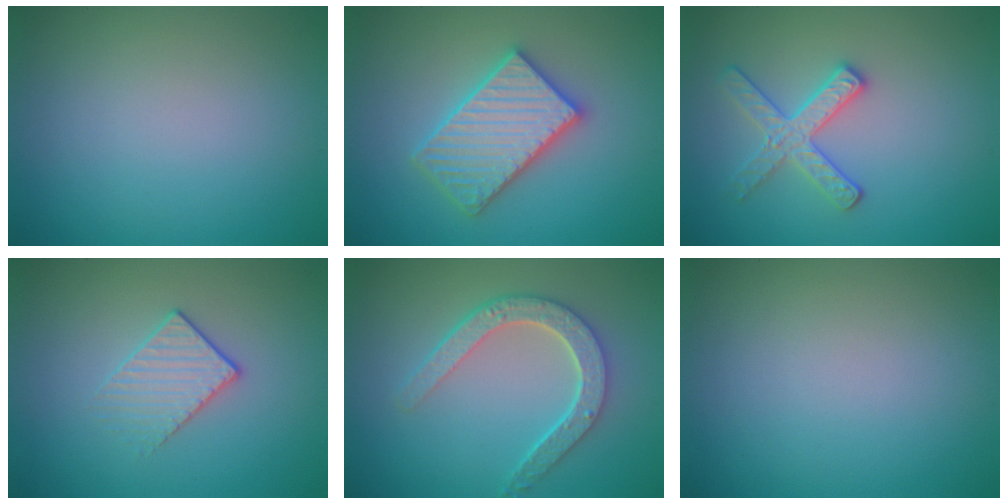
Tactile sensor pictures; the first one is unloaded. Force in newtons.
{"total": 5.6, "press": 5.5, "slide": 0.8}
{"total": 2.8, "press": 2.7, "slide": 0.6}
{"total": 1.8, "press": 1.4, "slide": 1.1}
{"total": 4.5, "press": 3.6, "slide": 2.8}
{"total": 0.0}